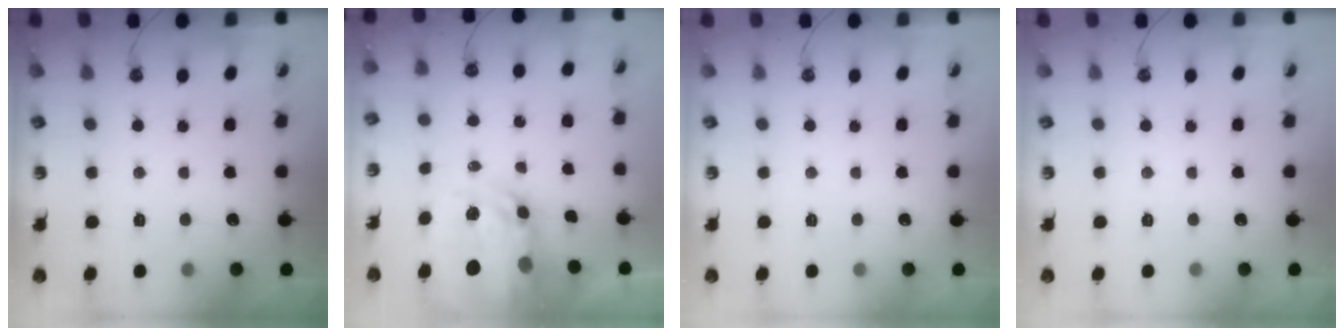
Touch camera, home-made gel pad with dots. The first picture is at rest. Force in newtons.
{"total": 11.7, "press": 11.7, "slide": 1.0}
{"total": 0.0}
{"total": 0.0}